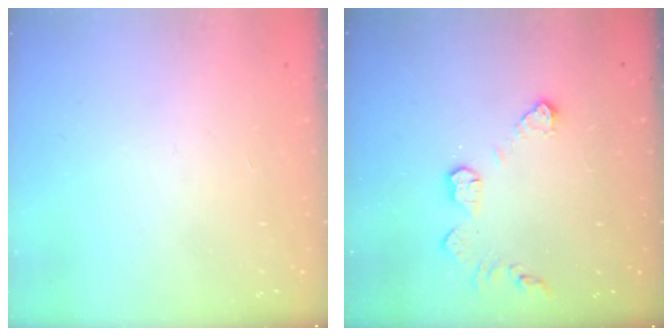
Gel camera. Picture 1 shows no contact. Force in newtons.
{"total": 8.3, "press": 8.3, "slide": 0.4}